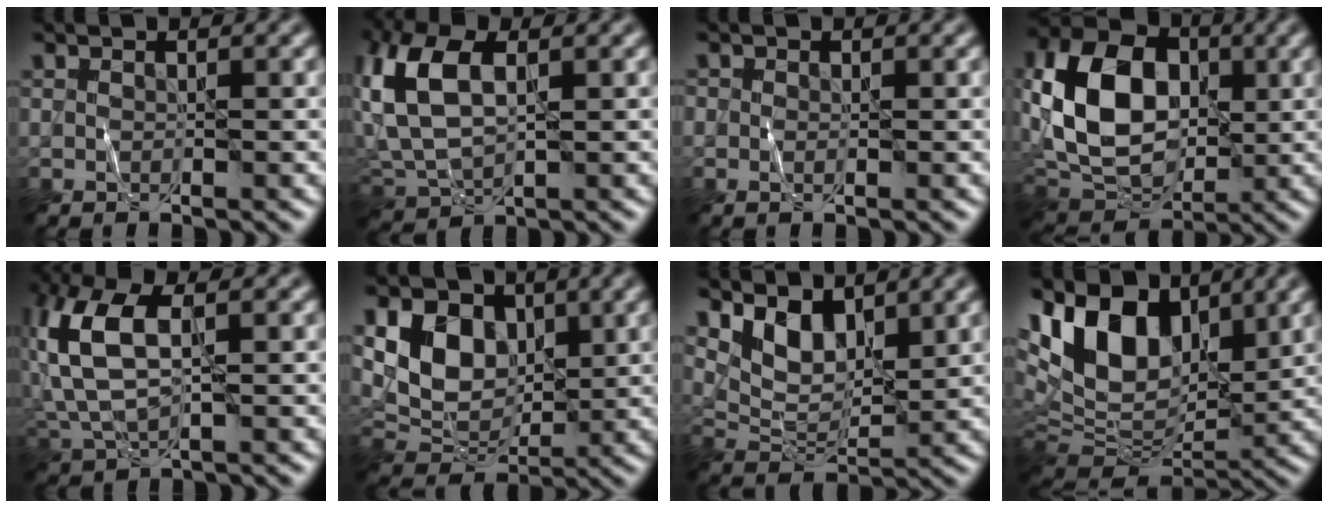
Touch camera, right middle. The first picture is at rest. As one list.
[{"total": 7.3, "force": [1.7, 4.2, 5.7], "torque": [-0.139, 0.009, 0.028]}, {"total": 0.6, "force": [0.0, 0.4, 0.4], "torque": [-0.005, -0.001, -0.002]}, {"total": 11.3, "force": [1.2, 7.9, 8.1], "torque": [-0.166, 0.009, 0.017]}, {"total": 7.2, "force": [1.0, 3.6, 6.2], "torque": [-0.150, 0.013, 0.017]}, {"total": 6.9, "force": [2.0, 5.1, 4.1], "torque": [-0.078, -0.006, 0.033]}, {"total": 4.3, "force": [2.6, 2.3, 2.6], "torque": [-0.058, -0.013, 0.048]}, {"total": 11.5, "force": [5.4, 6.8, 7.6], "torque": [-0.154, 0.013, 0.093]}]